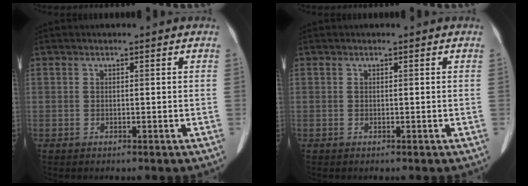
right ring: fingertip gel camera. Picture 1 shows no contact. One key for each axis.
{"total": 0.0}